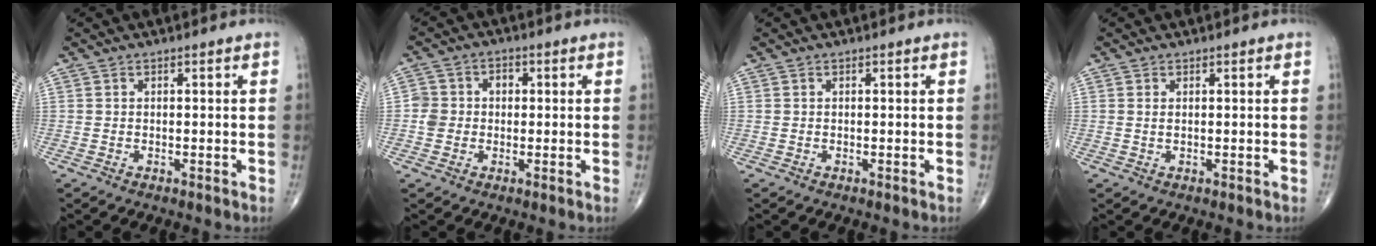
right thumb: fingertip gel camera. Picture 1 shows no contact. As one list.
[{"total": 4.9, "force": [-0.2, 4.5, 1.9], "torque": [-0.020, 0.020, -0.008]}, {"total": 0.0}, {"total": 0.6, "force": [0.2, 0.2, 0.5], "torque": [-0.013, 0.000, 0.006]}]